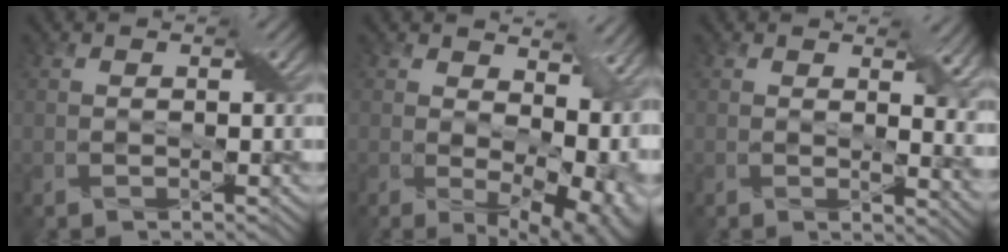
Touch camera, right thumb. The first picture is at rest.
{"total": 14.9, "force": [1.9, 9.1, 11.7], "torque": [-0.142, -0.018, 0.082]}
{"total": 5.5, "force": [1.8, 2.3, 4.7], "torque": [-0.066, -0.012, 0.036]}